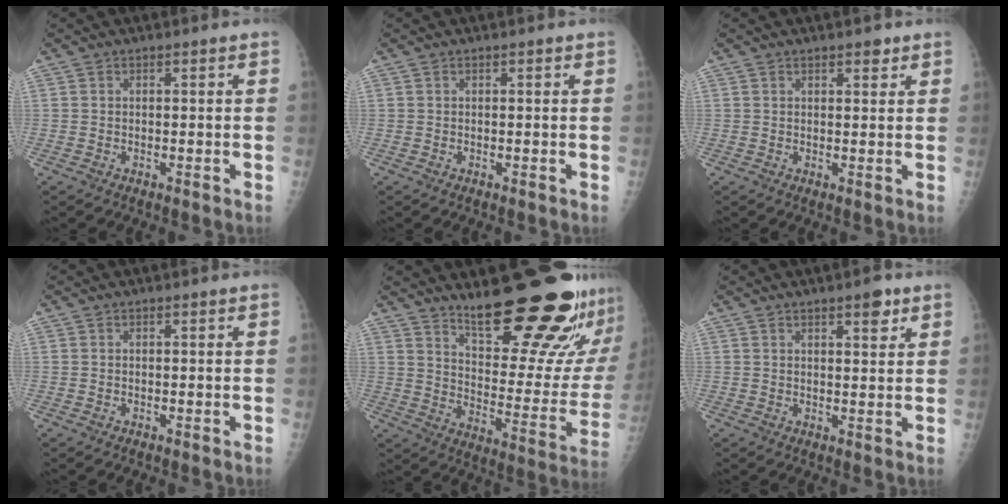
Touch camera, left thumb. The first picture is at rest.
{"total": 0.0}
{"total": 2.1, "force": [1.5, 1.0, 1.2], "torque": [-0.005, -0.007, 0.019]}
{"total": 0.0}
{"total": 24.9, "force": [19.3, 6.0, 14.6], "torque": [-0.171, -0.141, 0.272]}
{"total": 3.8, "force": [2.4, 1.4, 2.7], "torque": [-0.024, -0.013, 0.033]}